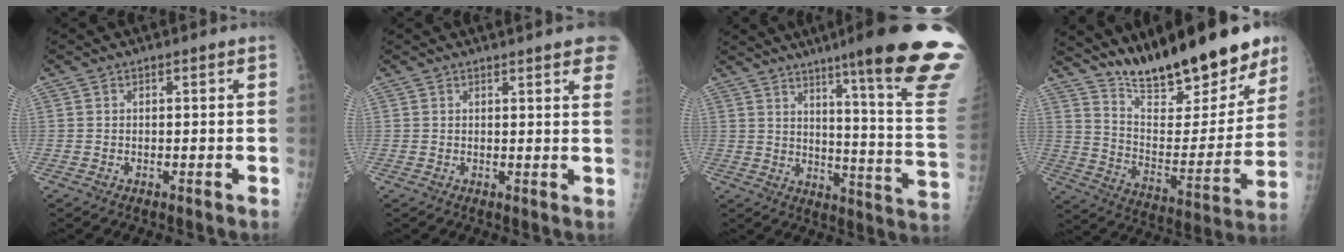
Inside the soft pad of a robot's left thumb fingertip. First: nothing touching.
{"total": 8.2, "force": [5.9, 1.5, 5.5], "torque": [-0.049, -0.011, 0.055]}
{"total": 25.2, "force": [16.3, 1.1, 19.1], "torque": [-0.220, -0.096, 0.220]}
{"total": 24.3, "force": [18.8, 7.3, 13.5], "torque": [-0.166, -0.098, 0.299]}